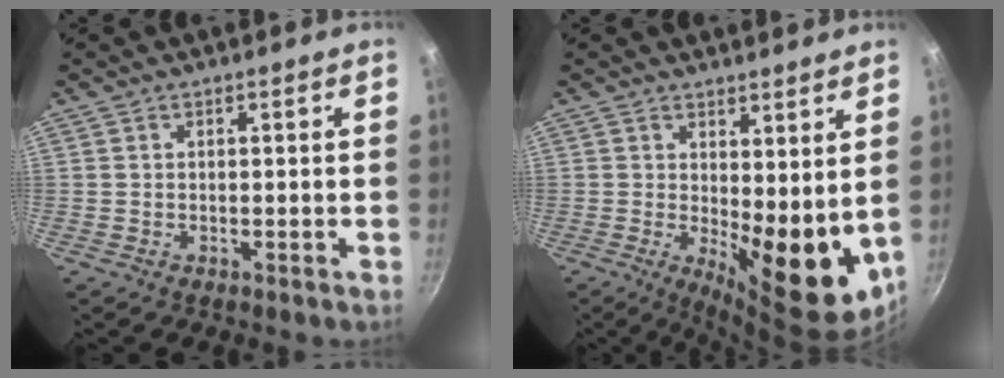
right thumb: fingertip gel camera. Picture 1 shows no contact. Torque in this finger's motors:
{"motor_torque": [0.96, 2.52, 1.54, -0.30, 0.11]}